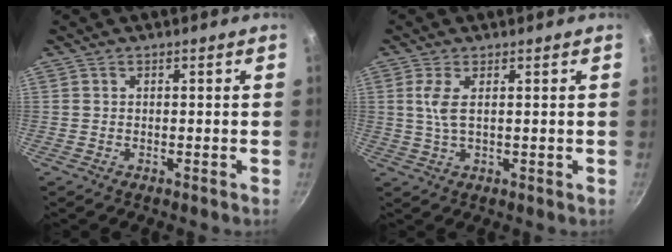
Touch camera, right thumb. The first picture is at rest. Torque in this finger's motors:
{"motor_torque": [0.55, 1.87, 0.72, 0.05, 0.22]}